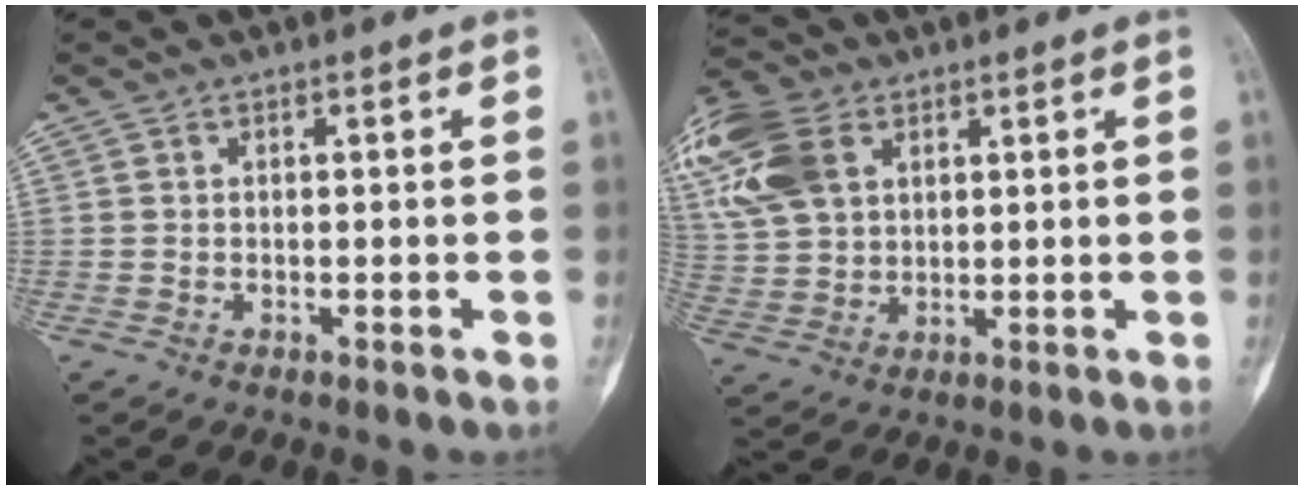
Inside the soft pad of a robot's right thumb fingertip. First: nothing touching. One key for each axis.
{"total": 16.8, "fx": 7.1, "fy": 11.8, "fz": 9.6, "tx": -0.226, "ty": 0.008, "tz": 0.138}